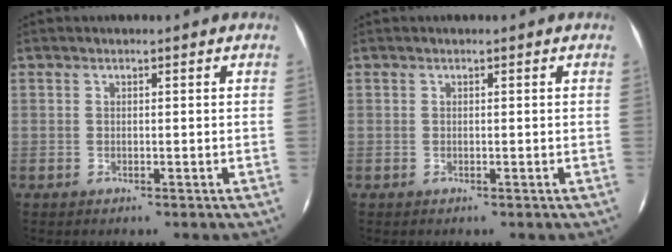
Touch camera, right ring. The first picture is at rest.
{"total": 0.0}